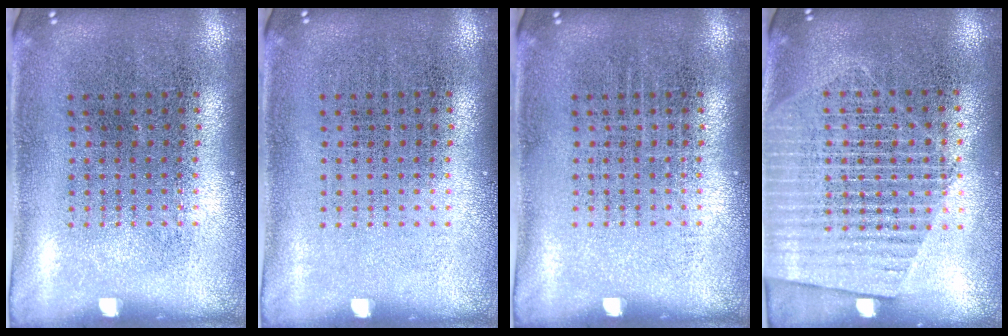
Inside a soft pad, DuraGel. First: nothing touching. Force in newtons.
{"total": 0.0}
{"total": 0.0}
{"total": 1.7, "press": 1.5, "slide": 0.8}